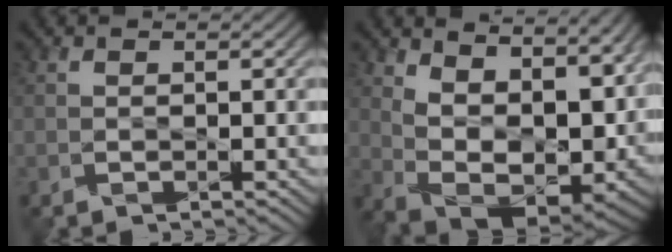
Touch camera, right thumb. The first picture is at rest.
{"total": 15.2, "force": [6.0, 7.8, 11.6], "torque": [-0.199, 0.002, 0.118]}